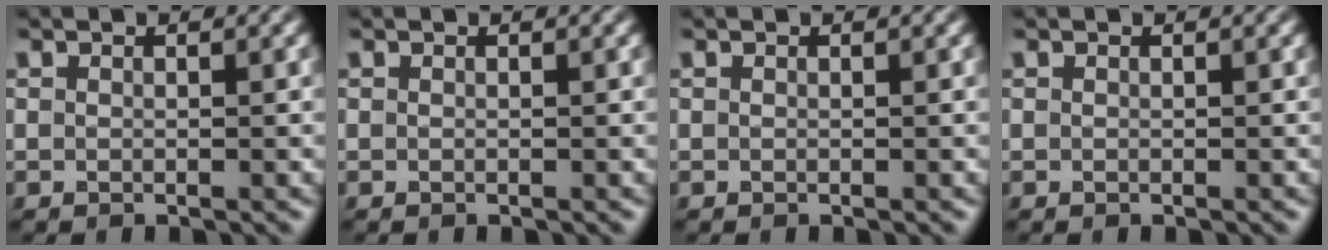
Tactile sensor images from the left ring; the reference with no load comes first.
{"total": 0.0}
{"total": 0.0}
{"total": 0.0}